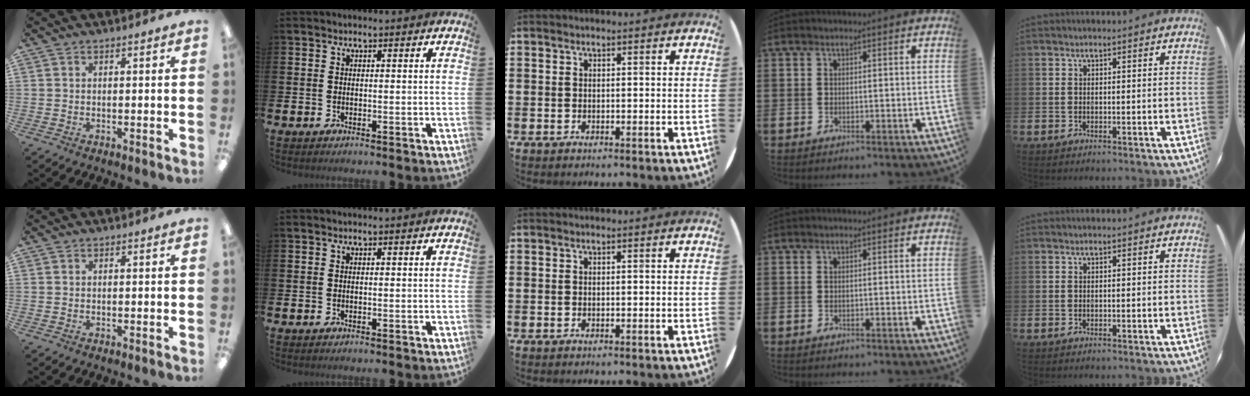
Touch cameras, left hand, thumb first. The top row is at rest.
{}